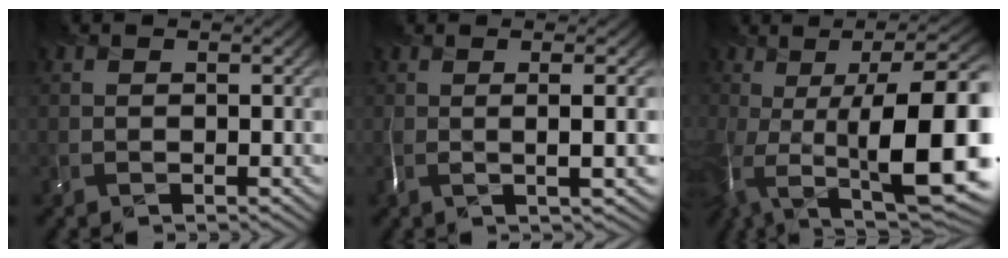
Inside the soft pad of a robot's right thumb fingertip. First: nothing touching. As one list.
[{"total": 3.7, "force": [-0.4, -0.2, 3.6], "torque": [-0.053, 0.004, -0.008]}, {"total": 18.5, "force": [-2.1, 4.9, 17.7], "torque": [-0.235, -0.015, -0.020]}]